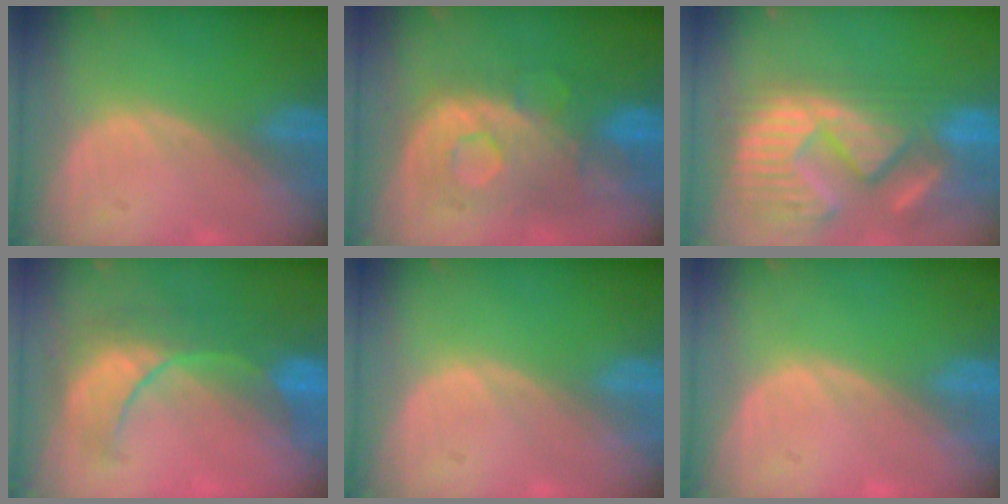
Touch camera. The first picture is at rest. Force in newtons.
{"total": 9.6, "press": 8.9, "slide": 3.6}
{"total": 14.9, "press": 12.3, "slide": 8.5}
{"total": 8.4, "press": 8.3, "slide": 1.6}
{"total": 0.0}
{"total": 0.0}